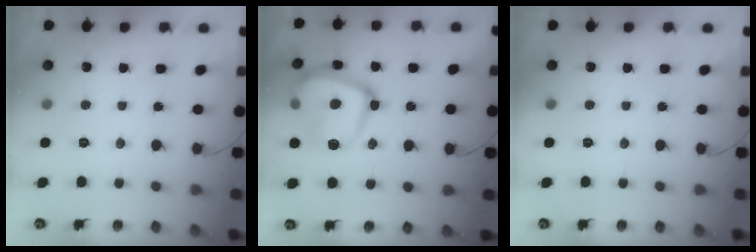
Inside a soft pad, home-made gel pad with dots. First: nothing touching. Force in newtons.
{"total": 21.7, "press": 21.6, "slide": 1.9}
{"total": 0.0}